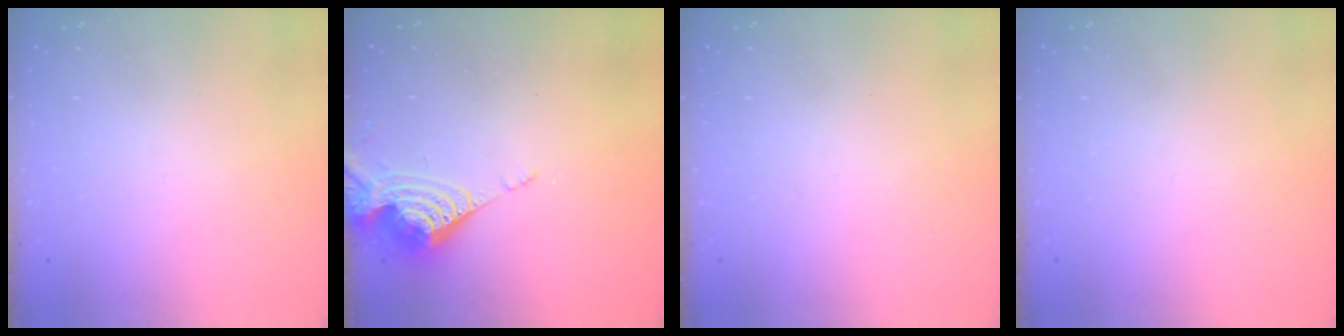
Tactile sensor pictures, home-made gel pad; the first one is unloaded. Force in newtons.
{"total": 9.8, "press": 9.7, "slide": 1.0}
{"total": 0.0}
{"total": 0.0}